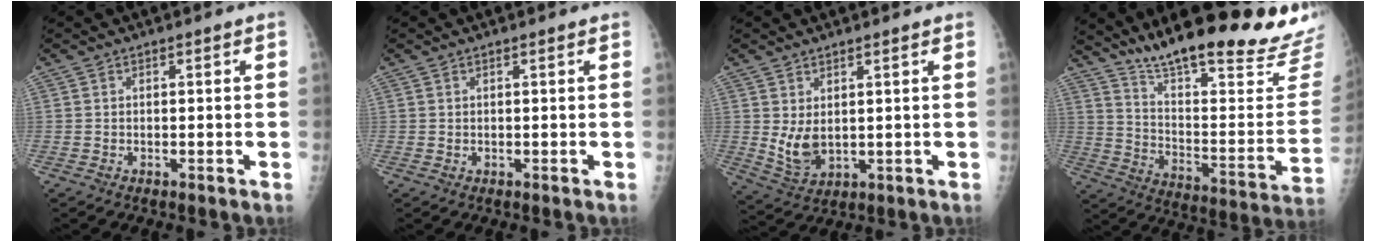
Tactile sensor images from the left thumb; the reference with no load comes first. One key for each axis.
{"total": 0.6, "fx": 0.4, "fy": 0.2, "fz": 0.3, "tx": -0.006, "ty": -0.002, "tz": 0.006}
{"total": 6.1, "fx": 1.6, "fy": 3.5, "fz": 4.7, "tx": -0.078, "ty": -0.022, "tz": 0.044}
{"total": 28.6, "fx": 24.2, "fy": 3.6, "fz": 14.7, "tx": -0.186, "ty": -0.158, "tz": 0.350}